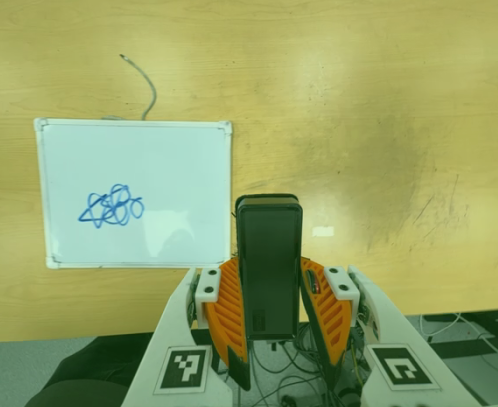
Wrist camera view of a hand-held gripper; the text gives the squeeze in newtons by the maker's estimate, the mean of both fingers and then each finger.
{"total": 4.0, "left": 2.7, "right": 5.3}